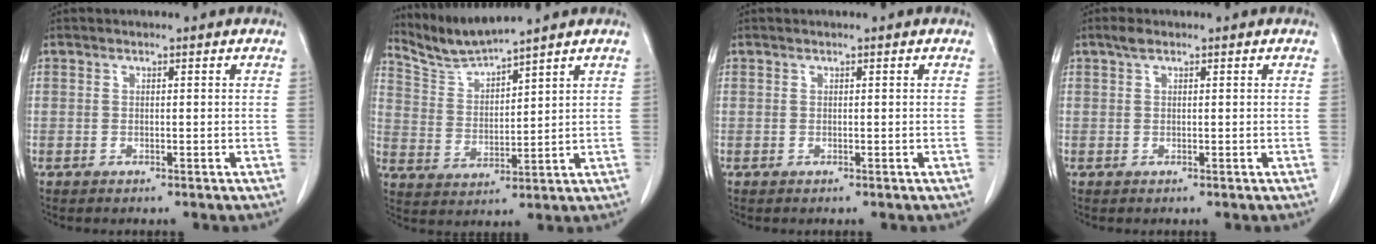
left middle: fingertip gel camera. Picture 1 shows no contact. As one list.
[{"total": 6.1, "force": [5.9, -1.4, 0.3], "torque": [-0.024, -0.009, 0.133]}, {"total": 0.0}, {"total": 1.2, "force": [0.9, 0.4, 0.8], "torque": [-0.018, 0.010, 0.016]}]